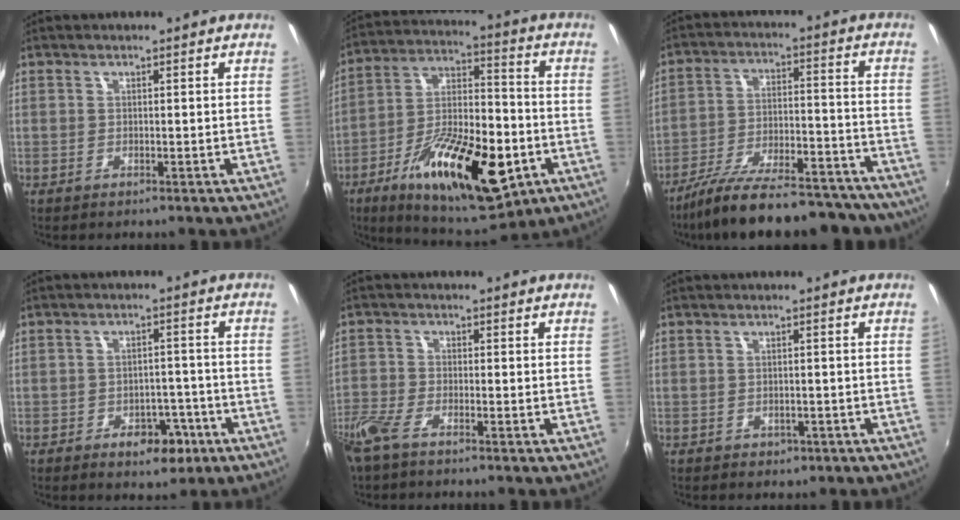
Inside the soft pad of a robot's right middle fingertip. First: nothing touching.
{"total": 23.9, "force": [-10.2, 9.2, 19.6], "torque": [-0.338, -0.022, -0.152]}
{"total": 25.4, "force": [-21.7, 6.5, 11.6], "torque": [-0.200, -0.021, -0.296]}
{"total": 5.7, "force": [-3.3, 3.3, 3.2], "torque": [-0.051, 0.010, -0.033]}
{"total": 6.0, "force": [-4.6, 1.8, 3.5], "torque": [-0.094, -0.016, -0.099]}
{"total": 2.2, "force": [-1.3, 1.5, 0.9], "torque": [-0.018, -0.007, -0.011]}